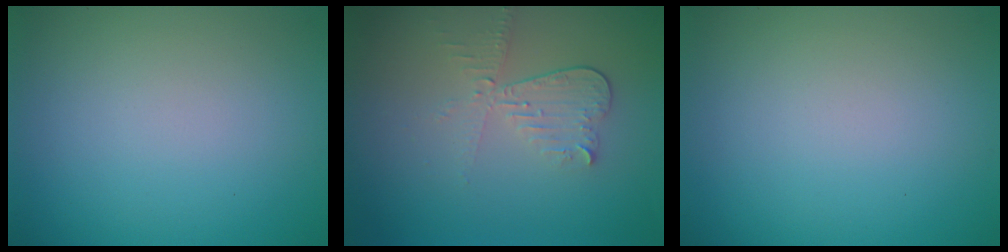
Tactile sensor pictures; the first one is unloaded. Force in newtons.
{"total": 3.1, "press": 2.7, "slide": 1.5}
{"total": 0.0}